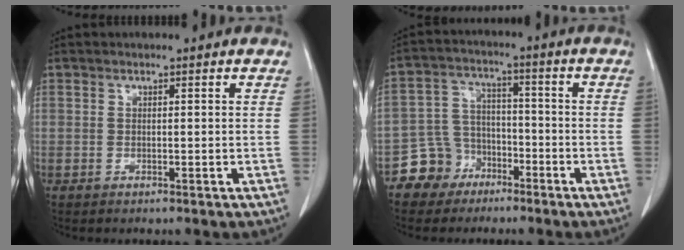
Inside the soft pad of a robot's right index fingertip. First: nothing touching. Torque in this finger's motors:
{"motor_torque": [-0.15, 0.04, -0.35, -0.21]}